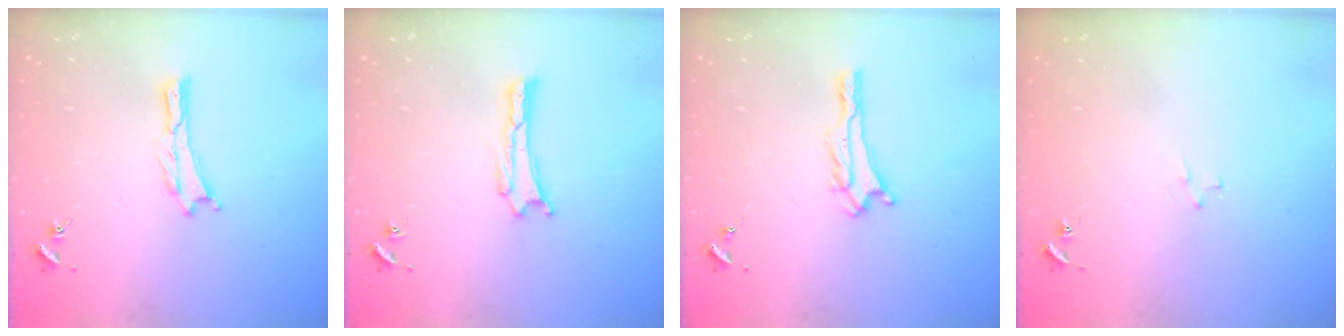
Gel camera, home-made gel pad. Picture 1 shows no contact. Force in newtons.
{"total": 0.0}
{"total": 0.6, "press": 0.6, "slide": 0.1}
{"total": 1.9, "press": 1.9, "slide": 0.1}